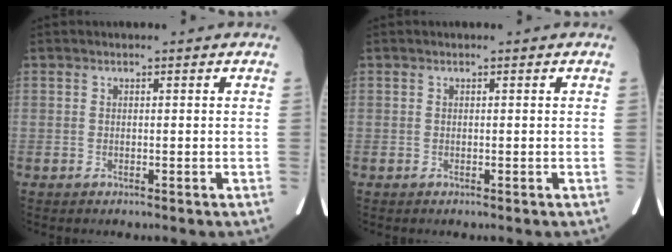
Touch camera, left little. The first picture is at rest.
{"total": 0.0}